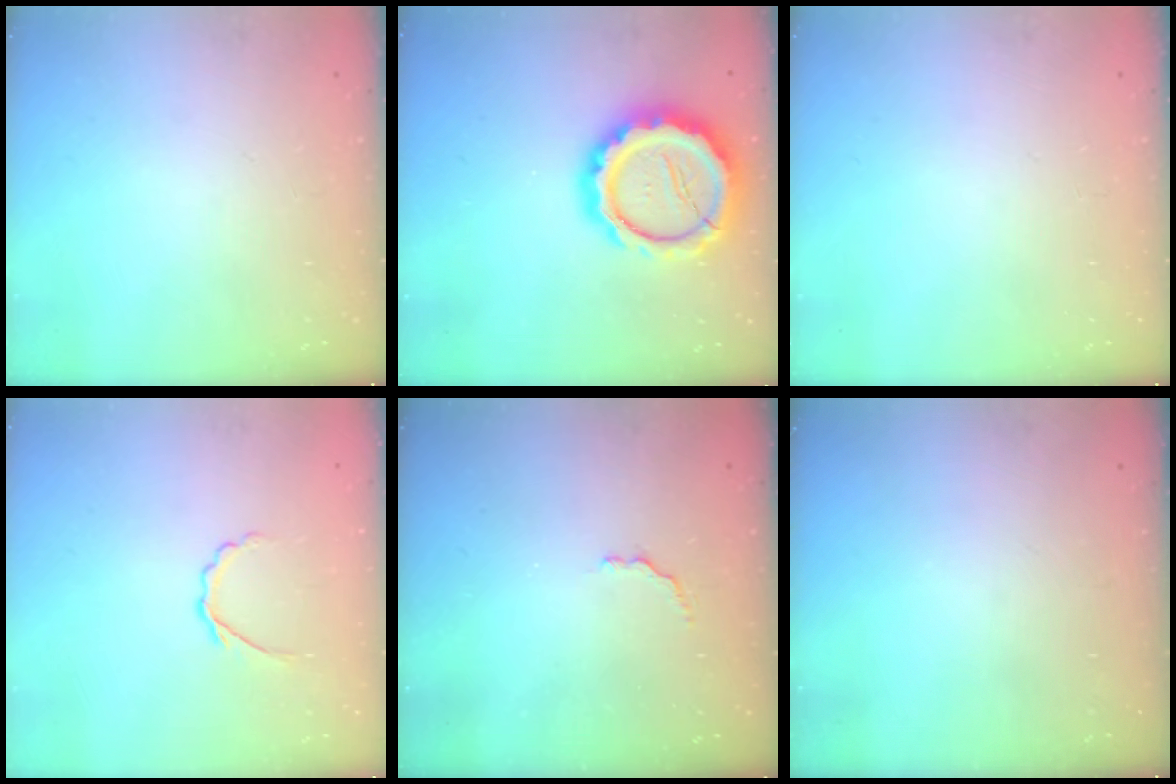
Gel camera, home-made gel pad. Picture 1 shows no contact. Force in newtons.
{"total": 19.0, "press": 18.6, "slide": 3.7}
{"total": 0.0}
{"total": 3.2, "press": 3.1, "slide": 0.9}
{"total": 2.6, "press": 2.5, "slide": 0.9}
{"total": 0.0}